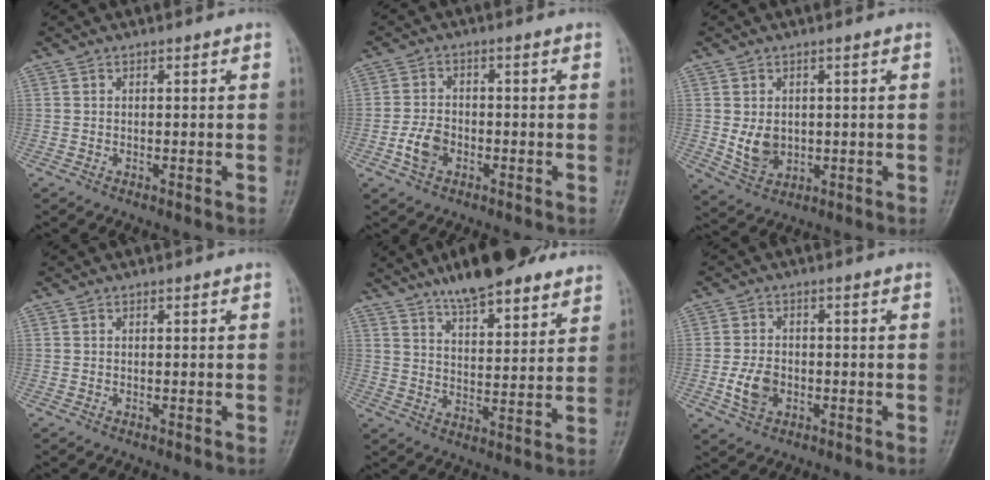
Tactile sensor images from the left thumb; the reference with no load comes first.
{"total": 4.8, "force": [-1.8, 3.3, 3.0], "torque": [-0.054, 0.011, -0.037]}
{"total": 5.2, "force": [0.4, 4.0, 3.3], "torque": [-0.043, -0.012, 0.021]}
{"total": 0.0}
{"total": 15.7, "force": [11.8, 4.6, 9.2], "torque": [-0.108, -0.056, 0.186]}
{"total": 5.3, "force": [-1.4, 3.8, 3.4], "torque": [-0.061, 0.004, -0.024]}